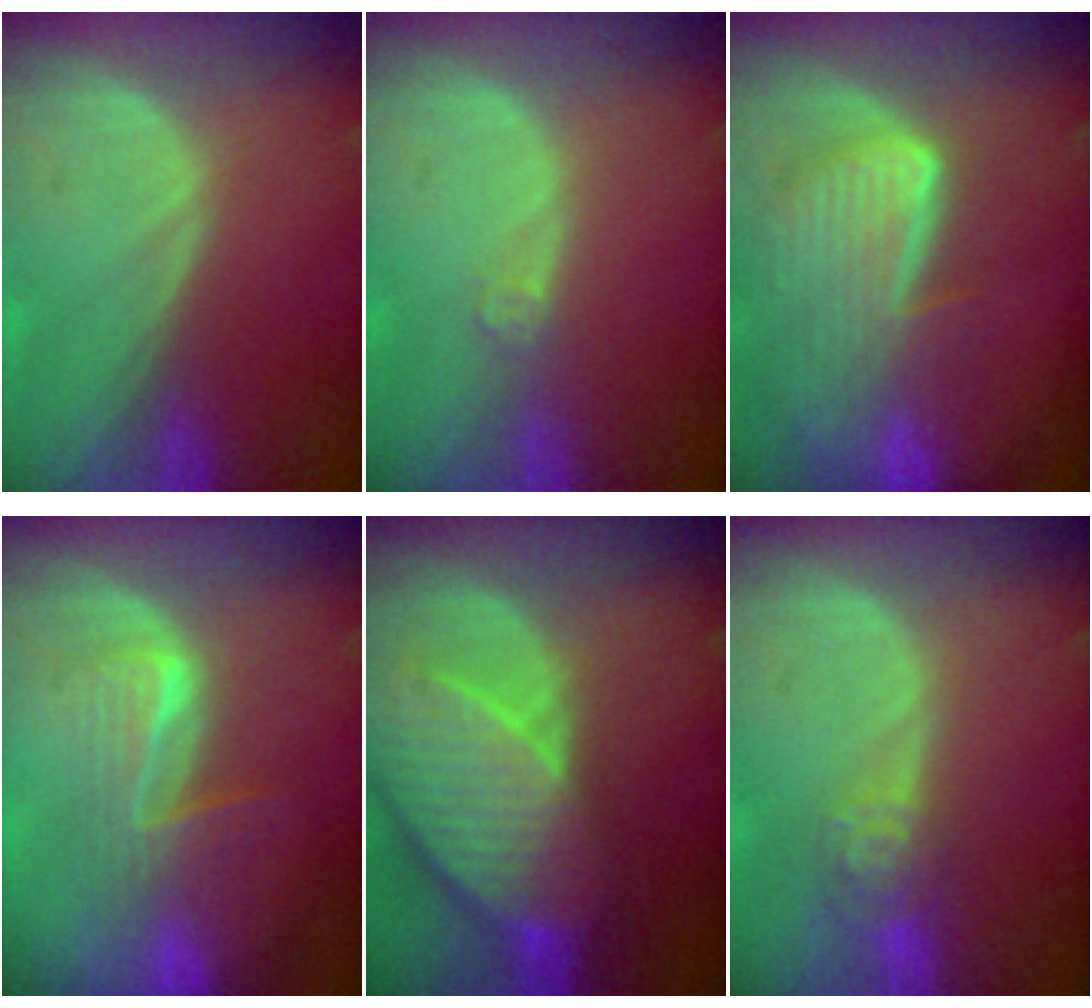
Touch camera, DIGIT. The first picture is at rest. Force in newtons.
{"total": 1.5, "press": 1.2, "slide": 0.9}
{"total": 9.1, "press": 7.9, "slide": 4.5}
{"total": 6.3, "press": 6.2, "slide": 1.5}
{"total": 10.5, "press": 9.3, "slide": 5.0}
{"total": 4.6, "press": 4.3, "slide": 1.7}